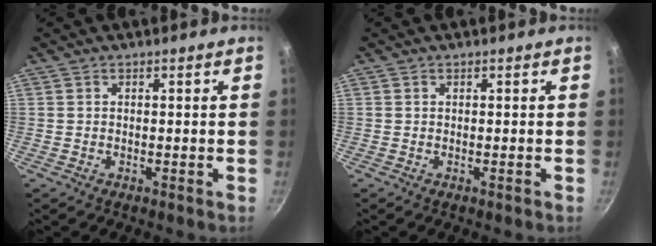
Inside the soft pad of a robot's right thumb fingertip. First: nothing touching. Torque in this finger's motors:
{"motor_torque": [-0.30, -0.04, -0.24, 0.00, 0.03]}